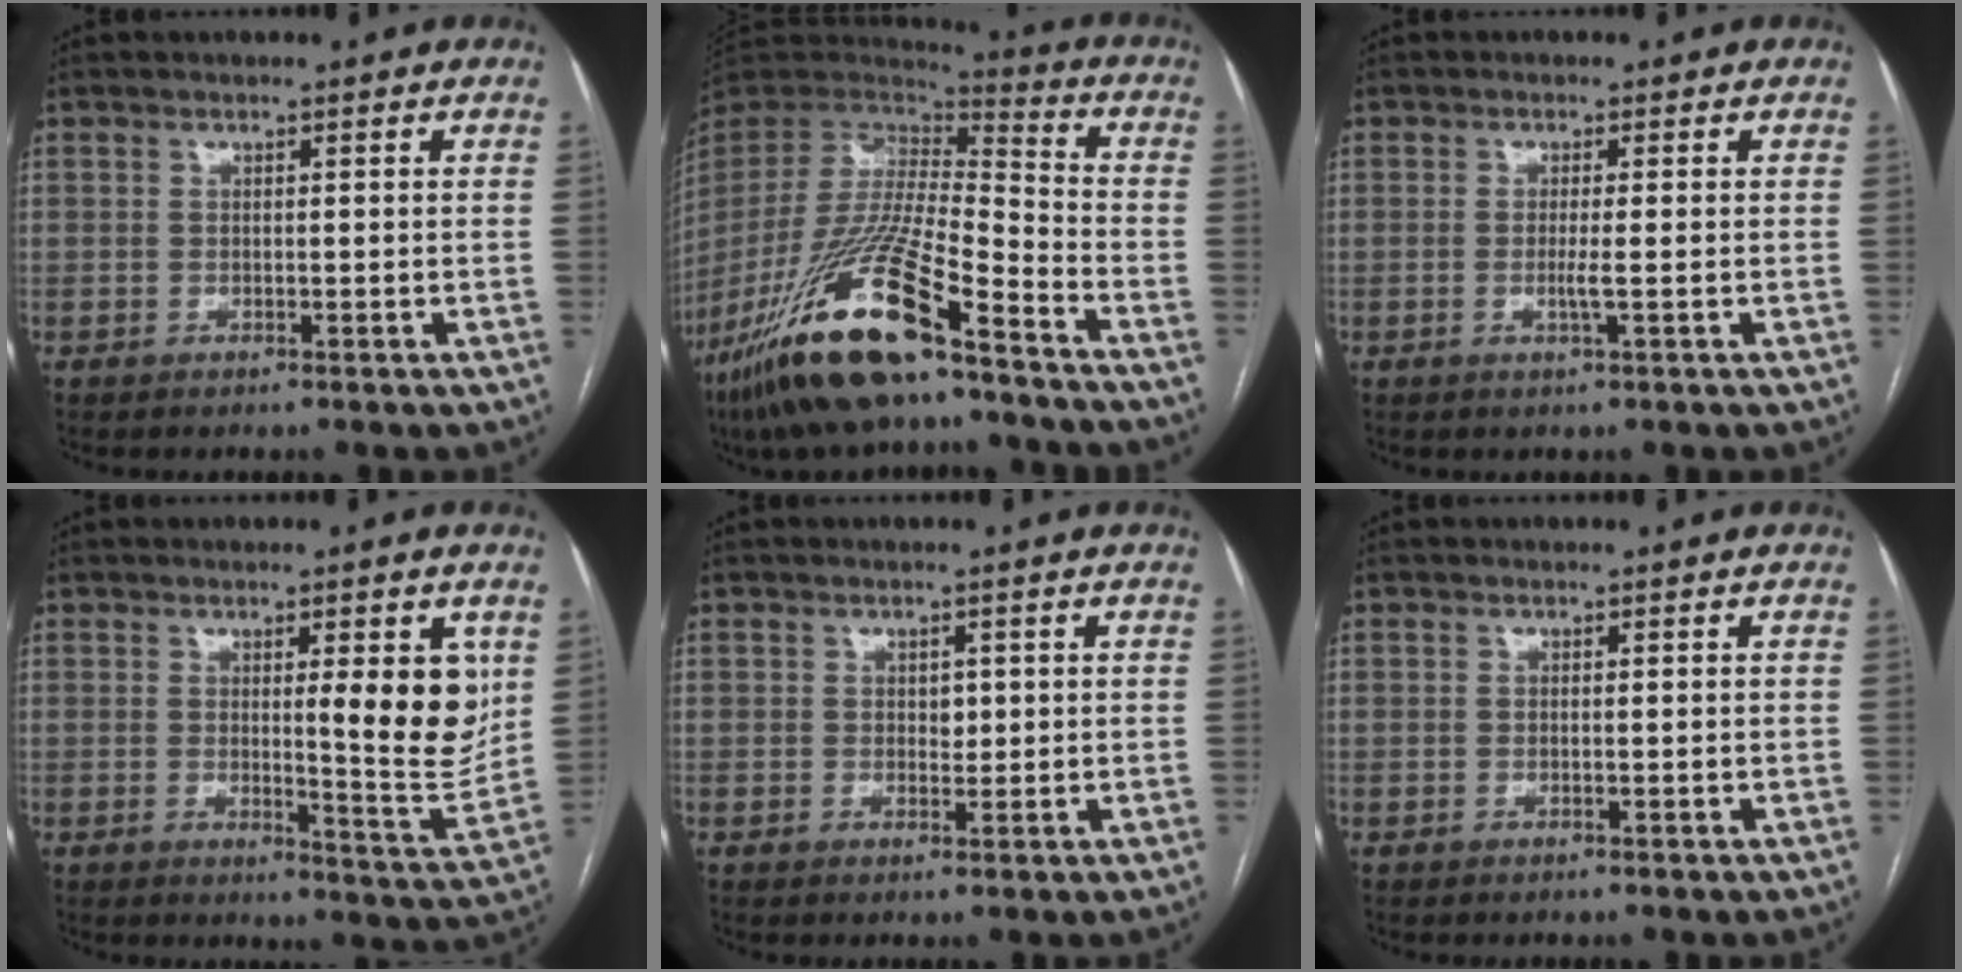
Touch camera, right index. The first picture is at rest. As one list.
[{"total": 22.5, "force": [-14.6, 3.7, 16.7], "torque": [-0.346, -0.053, -0.275]}, {"total": 2.0, "force": [-0.4, -0.3, 1.9], "torque": [-0.039, -0.004, -0.009]}, {"total": 10.0, "force": [2.6, 1.5, 9.6], "torque": [-0.116, -0.024, 0.035]}, {"total": 1.5, "force": [0.3, 1.0, 1.0], "torque": [-0.010, 0.000, 0.004]}, {"total": 0.0}]